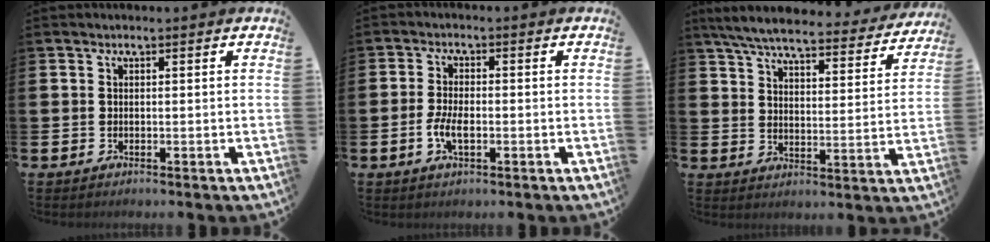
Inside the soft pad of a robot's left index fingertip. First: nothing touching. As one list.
[{"total": 3.7, "force": [-0.9, 1.7, 3.2], "torque": [-0.068, 0.005, -0.016]}, {"total": 6.8, "force": [6.2, 1.1, 2.6], "torque": [-0.072, -0.040, 0.105]}]